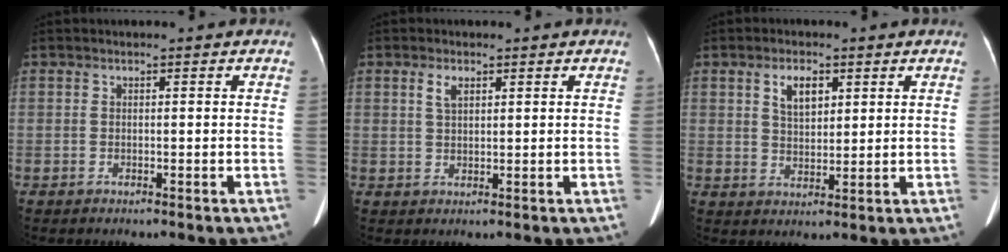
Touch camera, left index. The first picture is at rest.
{"total": 2.3, "force": [1.3, 0.9, 1.7], "torque": [-0.037, 0.006, 0.028]}
{"total": 4.5, "force": [2.1, 2.2, 3.3], "torque": [-0.061, 0.010, 0.038]}